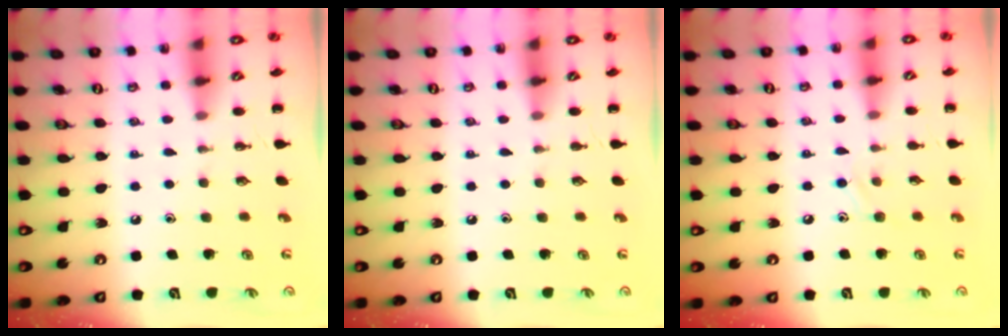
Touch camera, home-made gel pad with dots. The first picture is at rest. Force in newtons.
{"total": 0.0}
{"total": 6.2, "press": 6.0, "slide": 1.7}